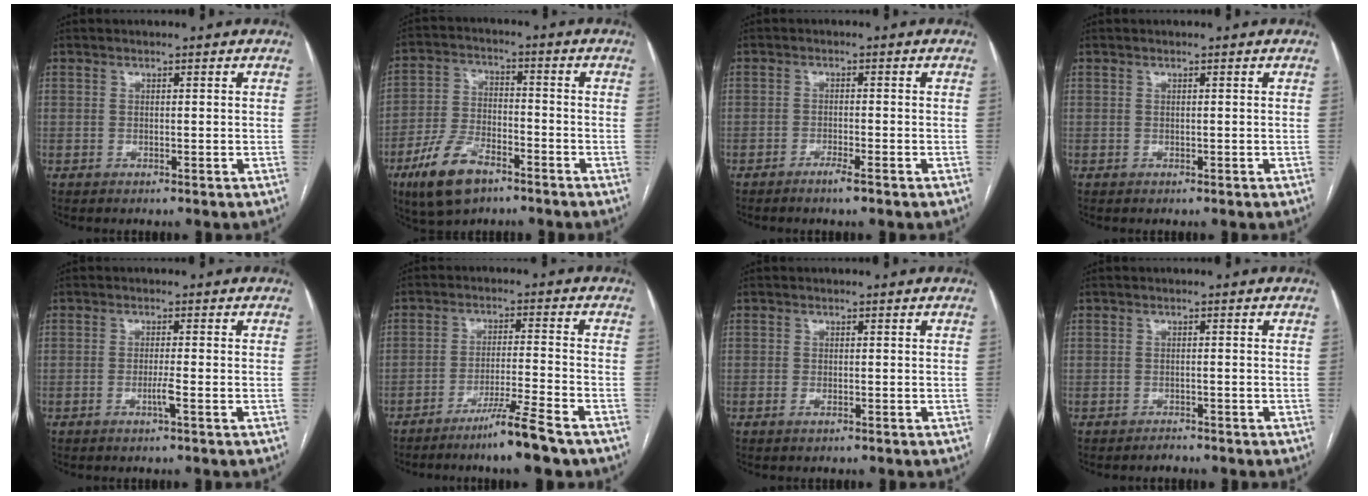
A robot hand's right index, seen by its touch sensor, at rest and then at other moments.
{"total": 10.7, "force": [-6.5, 5.0, 6.8], "torque": [-0.147, -0.001, -0.118]}
{"total": 2.3, "force": [-1.6, 0.1, 1.6], "torque": [-0.030, 0.000, -0.029]}
{"total": 0.0}
{"total": 2.1, "force": [-0.9, -0.4, 1.9], "torque": [-0.038, -0.004, -0.017]}
{"total": 7.7, "force": [-5.7, -0.8, 5.1], "torque": [-0.087, -0.021, -0.105]}
{"total": 0.8, "force": [-0.3, 0.4, 0.6], "torque": [-0.010, 0.000, -0.003]}
{"total": 1.1, "force": [-1.0, 0.4, -0.1], "torque": [0.001, -0.001, -0.016]}